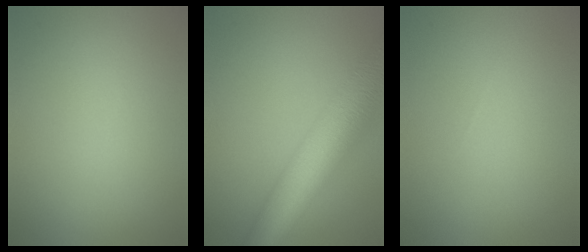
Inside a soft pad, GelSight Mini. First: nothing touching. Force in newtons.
{"total": 12.1, "press": 12.1, "slide": 0.5}
{"total": 0.0}